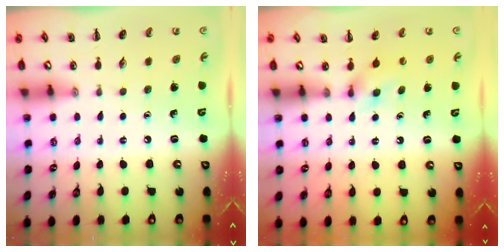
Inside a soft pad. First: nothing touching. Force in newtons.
{"total": 5.0, "press": 4.7, "slide": 1.5}